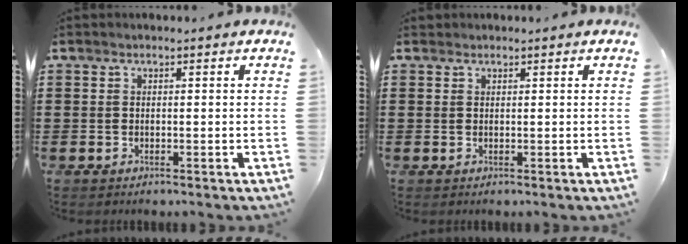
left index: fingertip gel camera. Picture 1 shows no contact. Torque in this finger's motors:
{"motor_torque": [0.19, -0.25, -0.04, 0.00]}